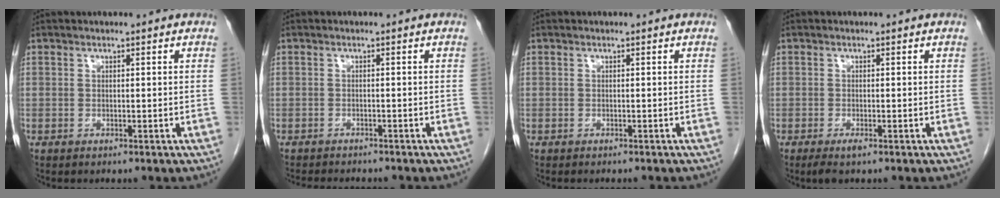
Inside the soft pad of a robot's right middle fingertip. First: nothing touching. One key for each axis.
{"total": 5.1, "fx": -4.7, "fy": 1.1, "fz": 1.7, "tx": -0.025, "ty": -0.010, "tz": -0.065}
{"total": 2.0, "fx": -1.8, "fy": 0.3, "fz": 0.8, "tx": -0.012, "ty": -0.002, "tz": -0.020}
{"total": 1.8, "fx": -1.1, "fy": 0.4, "fz": 1.4, "tx": -0.030, "ty": -0.005, "tz": -0.020}